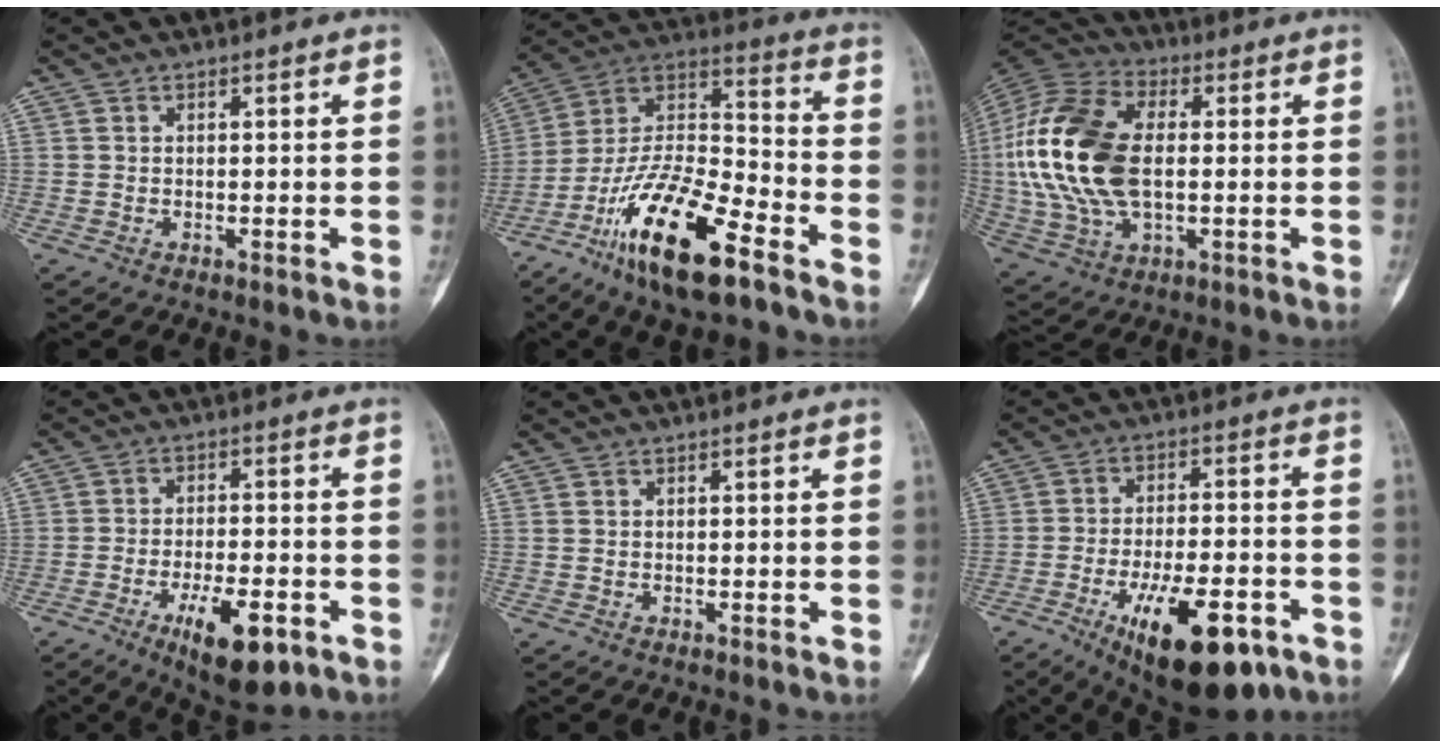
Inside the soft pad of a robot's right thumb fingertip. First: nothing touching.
{"total": 21.0, "force": [-12.4, 6.6, 15.6], "torque": [-0.302, 0.065, -0.229]}
{"total": 22.1, "force": [0.6, 12.8, 18.0], "torque": [-0.387, 0.005, 0.012]}
{"total": 11.8, "force": [-5.7, 4.5, 9.3], "torque": [-0.141, 0.017, -0.081]}
{"total": 0.0}
{"total": 18.4, "force": [-9.3, 7.3, 14.2], "torque": [-0.205, 0.035, -0.131]}